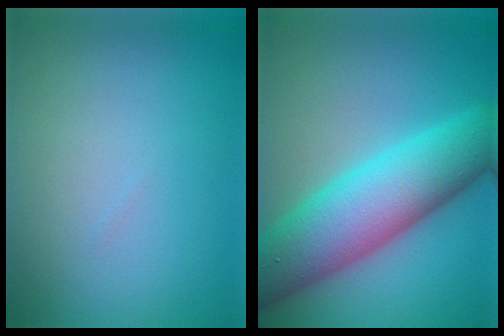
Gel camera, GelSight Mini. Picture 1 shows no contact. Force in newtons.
{"total": 10.6, "press": 10.6, "slide": 0.2}